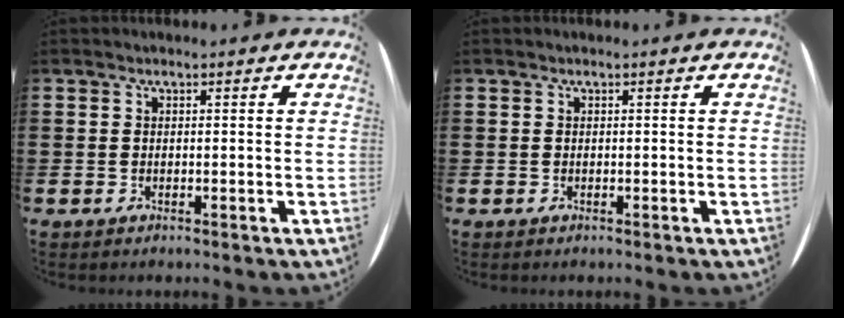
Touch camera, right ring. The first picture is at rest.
{"total": 0.0}